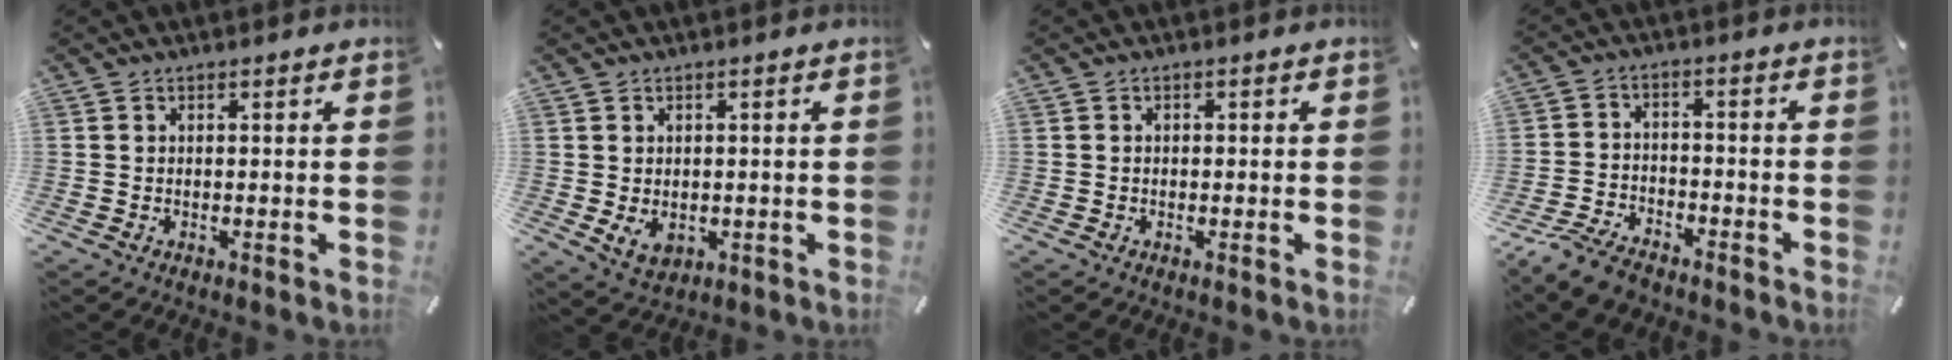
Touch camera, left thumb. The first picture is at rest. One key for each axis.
{"total": 4.5, "fx": -0.5, "fy": 3.6, "fz": 2.7, "tx": -0.043, "ty": -0.004, "tz": -0.010}
{"total": 0.8, "fx": -0.3, "fy": 0.6, "fz": 0.3, "tx": -0.005, "ty": 0.004, "tz": -0.007}
{"total": 7.9, "fx": -6.6, "fy": 3.2, "fz": 2.8, "tx": -0.057, "ty": 0.031, "tz": -0.129}